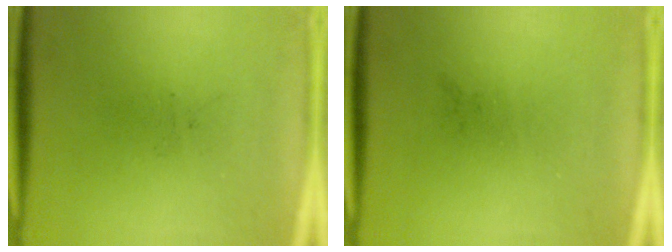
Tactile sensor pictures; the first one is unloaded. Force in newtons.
{"total": 0.0}